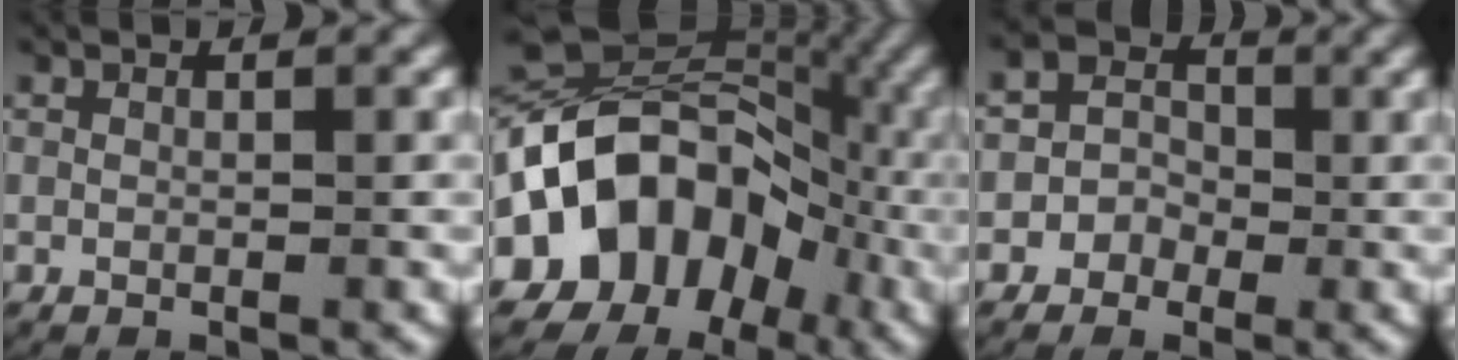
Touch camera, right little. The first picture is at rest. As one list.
[{"total": 22.3, "force": [-3.5, 17.8, 12.9], "torque": [-0.255, -0.044, -0.047]}, {"total": 4.6, "force": [-0.6, 4.4, 0.8], "torque": [-0.017, 0.008, -0.030]}]